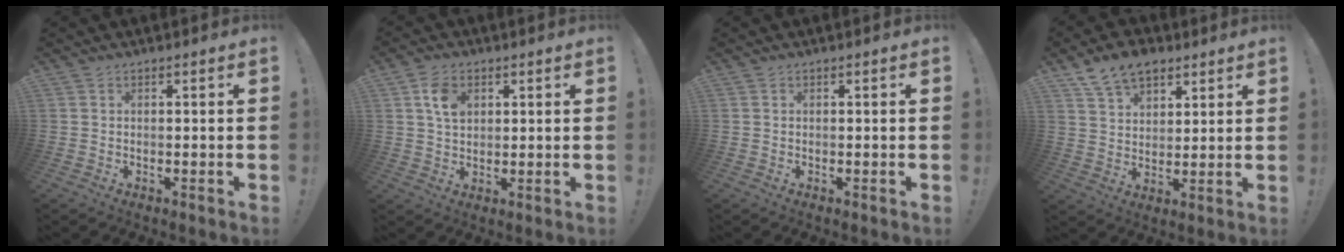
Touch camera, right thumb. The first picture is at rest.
{"total": 6.9, "force": [2.6, 4.8, 4.1], "torque": [-0.065, 0.000, 0.049]}
{"total": 0.0}
{"total": 10.5, "force": [7.1, 6.3, 4.5], "torque": [-0.076, -0.030, 0.136]}